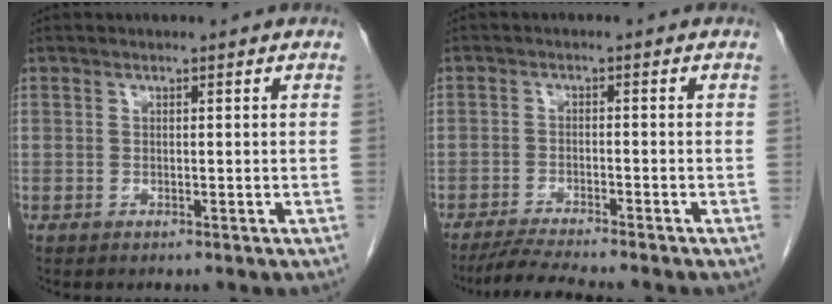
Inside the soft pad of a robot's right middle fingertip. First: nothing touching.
{"total": 6.4, "force": [-5.7, -0.7, 2.8], "torque": [-0.049, -0.023, -0.098]}